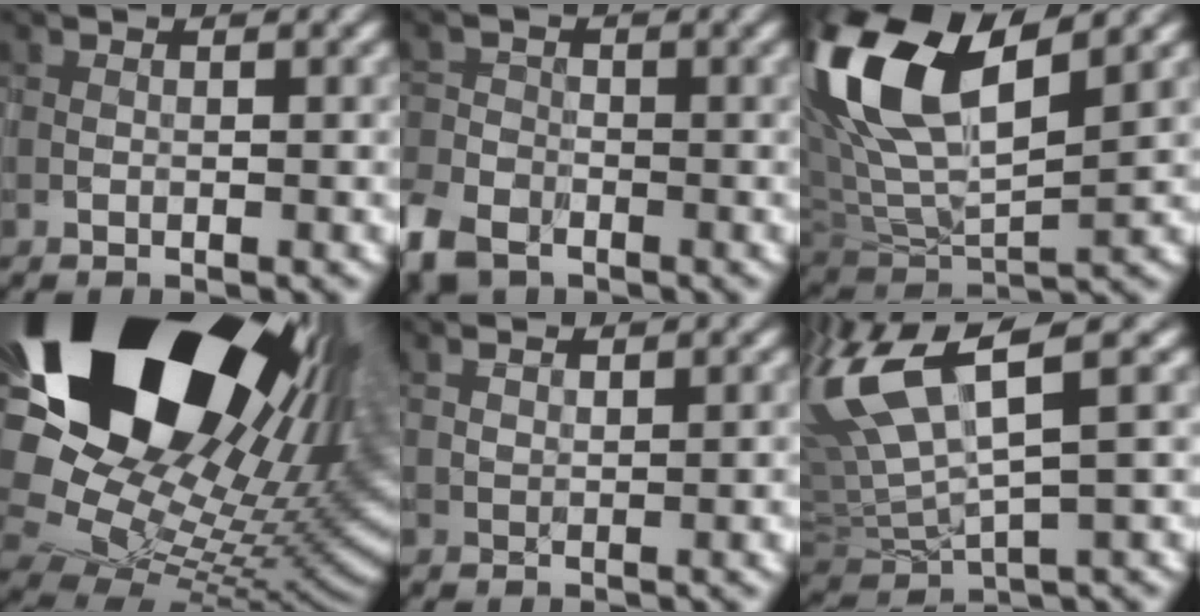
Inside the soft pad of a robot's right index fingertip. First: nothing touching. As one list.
[{"total": 5.5, "force": [-3.9, 2.9, 2.6], "torque": [-0.064, -0.025, -0.084]}, {"total": 13.7, "force": [4.8, 5.7, 11.6], "torque": [-0.245, 0.021, 0.084]}, {"total": 22.8, "force": [9.6, 14.1, 15.1], "torque": [-0.268, 0.006, 0.186]}, {"total": 2.0, "force": [1.1, 0.5, 1.6], "torque": [-0.027, 0.002, 0.023]}, {"total": 9.9, "force": [4.1, 2.8, 8.6], "torque": [-0.194, 0.009, 0.078]}]